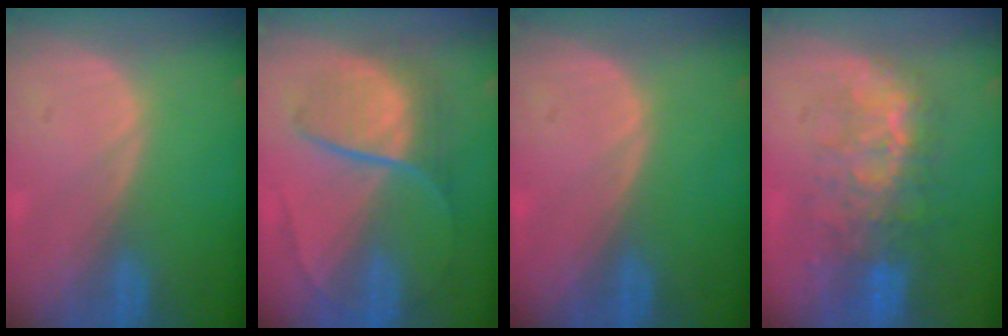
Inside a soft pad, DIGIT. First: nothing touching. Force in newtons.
{"total": 7.5, "press": 7.2, "slide": 2.1}
{"total": 0.0}
{"total": 9.5, "press": 8.4, "slide": 4.4}